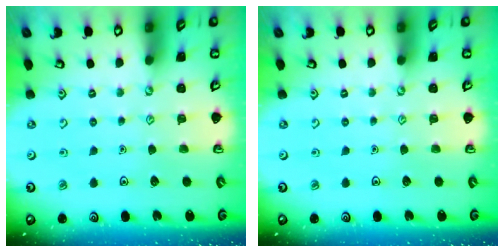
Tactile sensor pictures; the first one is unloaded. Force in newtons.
{"total": 0.0}